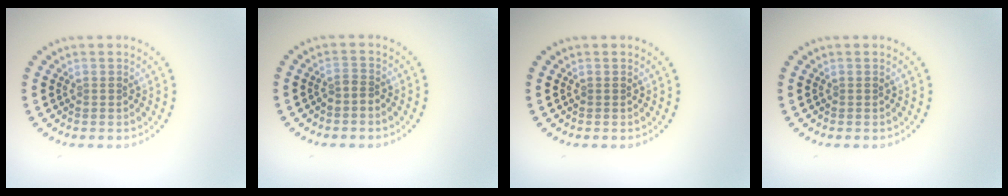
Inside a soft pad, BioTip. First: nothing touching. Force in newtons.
{"total": 1.0, "press": 0.7, "slide": 0.7}
{"total": 0.0}
{"total": 0.0}